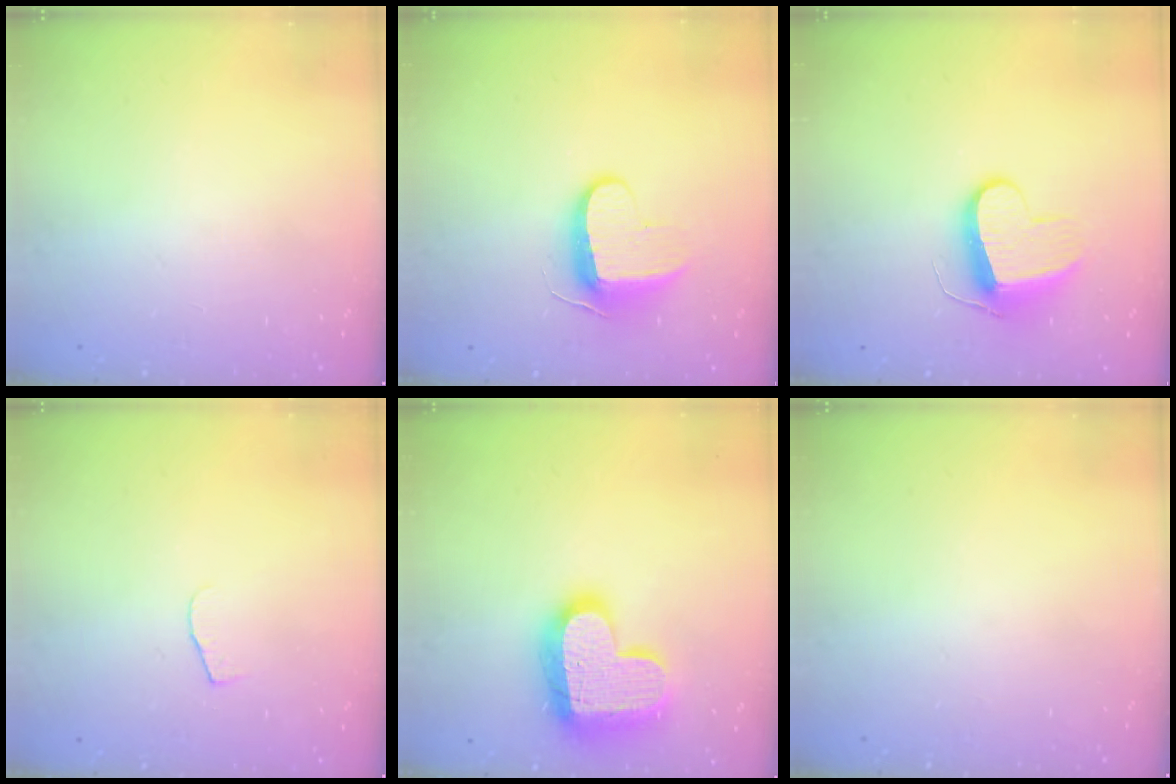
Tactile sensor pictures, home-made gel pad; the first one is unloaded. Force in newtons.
{"total": 9.1, "press": 9.1, "slide": 1.0}
{"total": 9.8, "press": 9.8, "slide": 0.3}
{"total": 4.2, "press": 4.1, "slide": 0.4}
{"total": 19.8, "press": 19.8, "slide": 1.5}
{"total": 0.0}